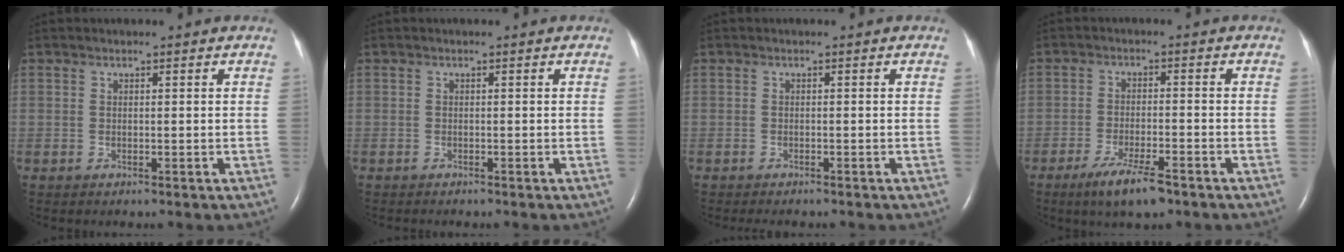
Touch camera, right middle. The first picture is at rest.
{"total": 1.3, "force": [-1.1, 0.2, 0.6], "torque": [-0.010, -0.003, -0.012]}
{"total": 3.4, "force": [-3.0, 0.8, 1.4], "torque": [-0.017, -0.006, -0.035]}
{"total": 6.9, "force": [-4.6, 1.0, 5.0], "torque": [-0.102, -0.013, -0.077]}